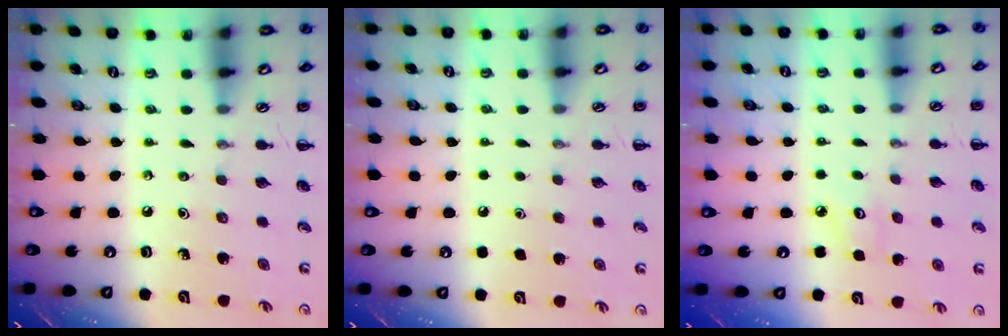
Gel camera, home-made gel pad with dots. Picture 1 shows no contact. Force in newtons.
{"total": 1.7, "press": 1.7, "slide": 0.1}
{"total": 3.0, "press": 2.9, "slide": 0.8}